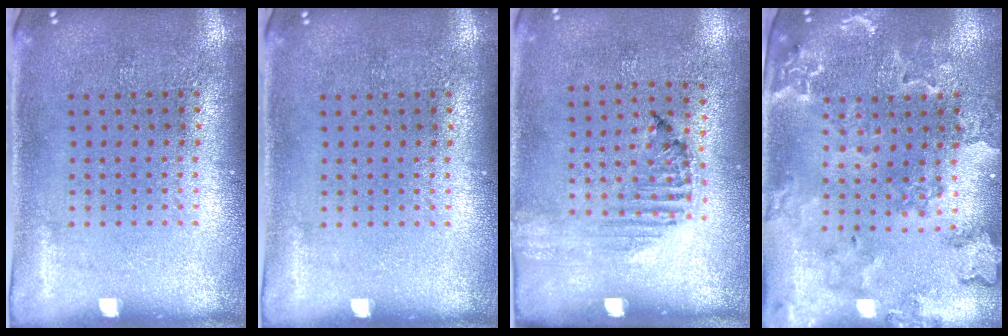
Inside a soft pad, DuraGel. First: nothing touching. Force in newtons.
{"total": 0.0}
{"total": 1.2, "press": 1.1, "slide": 0.4}
{"total": 1.6, "press": 1.6, "slide": 0.2}